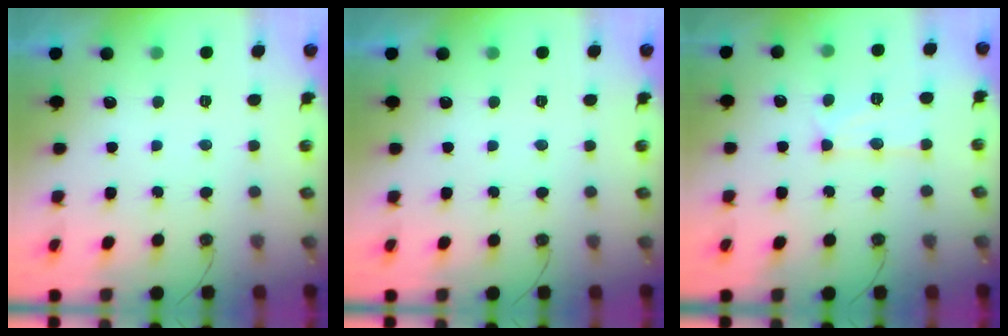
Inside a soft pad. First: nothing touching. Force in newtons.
{"total": 0.0}
{"total": 11.4, "press": 11.3, "slide": 1.1}